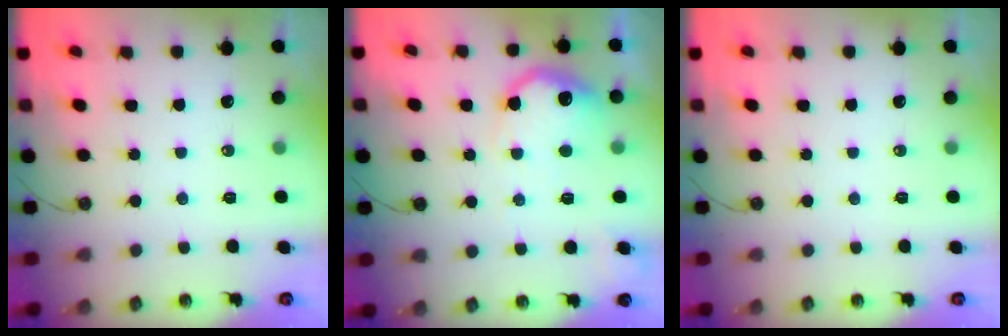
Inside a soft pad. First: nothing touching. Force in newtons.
{"total": 14.4, "press": 14.4, "slide": 1.0}
{"total": 0.0}